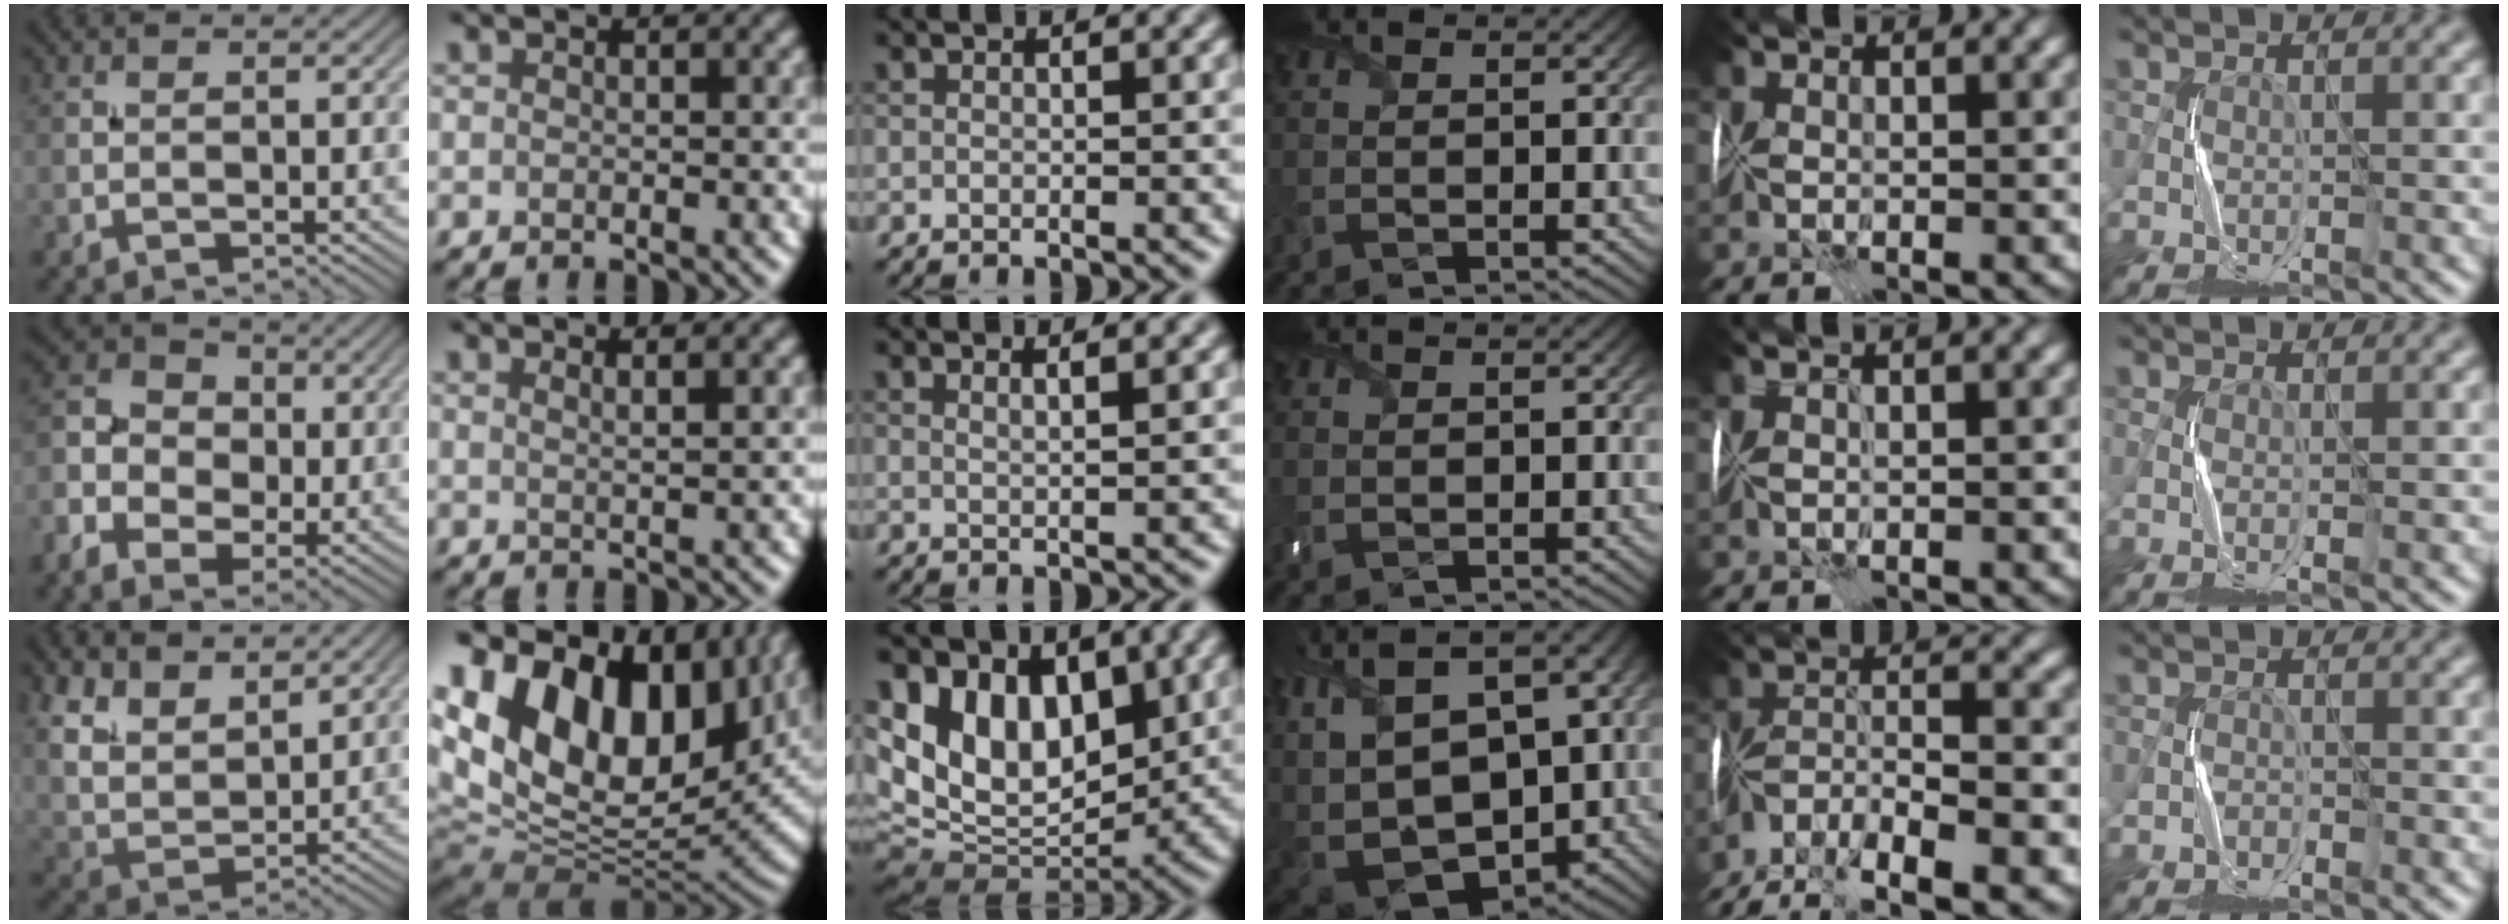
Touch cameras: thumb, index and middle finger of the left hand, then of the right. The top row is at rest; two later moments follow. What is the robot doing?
{"motion": "fold", "object": "memory foam"}